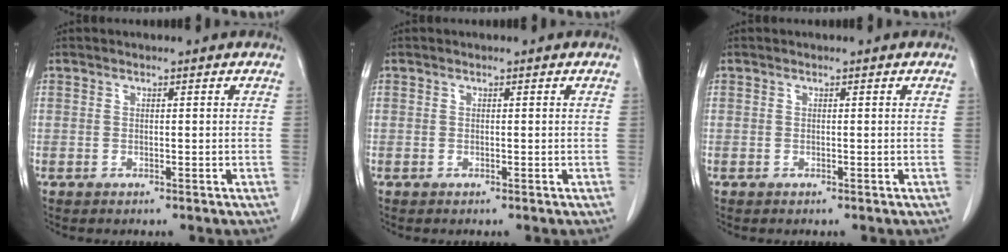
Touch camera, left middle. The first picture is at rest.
{"total": 0.0}
{"total": 0.0}